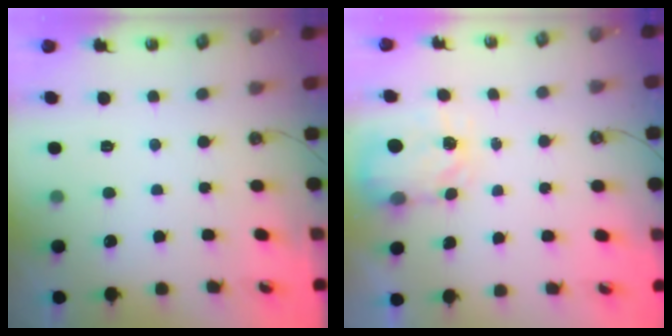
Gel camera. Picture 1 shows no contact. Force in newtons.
{"total": 3.5, "press": 3.4, "slide": 0.6}